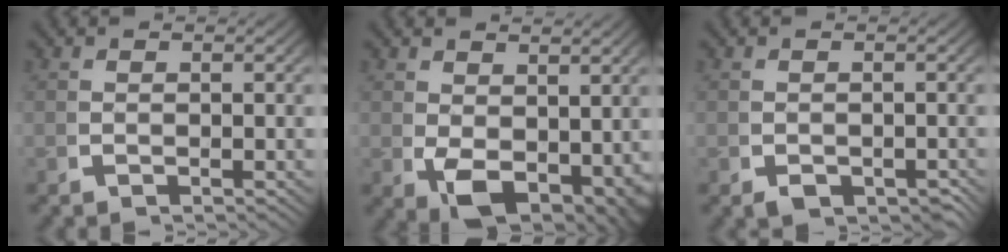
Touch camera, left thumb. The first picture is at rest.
{"total": 8.9, "force": [-2.1, 6.1, 6.2], "torque": [-0.118, -0.057, -0.001]}
{"total": 2.5, "force": [-1.3, 1.7, 1.2], "torque": [-0.014, -0.019, -0.015]}